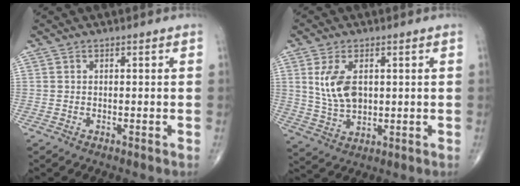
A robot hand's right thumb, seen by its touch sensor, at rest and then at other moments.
{"total": 8.7, "force": [1.9, 5.1, 6.8], "torque": [-0.128, -0.009, 0.049]}